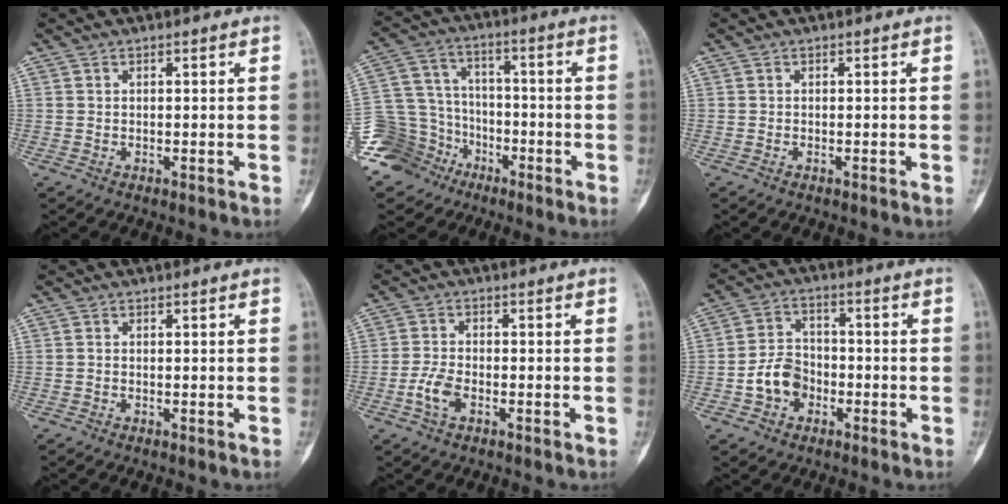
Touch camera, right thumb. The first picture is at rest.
{"total": 14.8, "force": [-8.4, 11.8, 3.1], "torque": [-0.057, 0.074, -0.147]}
{"total": 0.0}
{"total": 0.0}
{"total": 4.2, "force": [-1.7, 2.2, 3.2], "torque": [-0.072, 0.010, -0.035]}
{"total": 7.5, "force": [-2.6, 5.8, 4.0], "torque": [-0.051, 0.032, -0.051]}